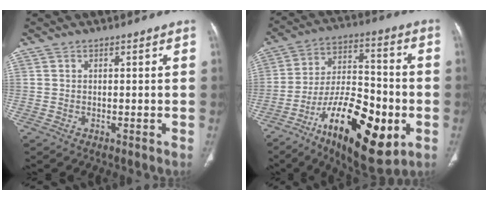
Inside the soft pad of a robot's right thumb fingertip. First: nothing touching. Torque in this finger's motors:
{"motor_torque": [0.30, 0.21, 1.70, -1.06, 0.19]}